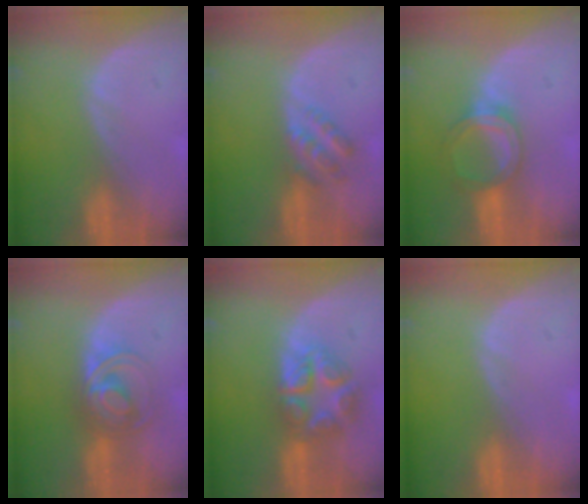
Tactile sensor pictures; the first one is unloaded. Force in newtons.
{"total": 4.5, "press": 3.8, "slide": 2.5}
{"total": 5.2, "press": 5.0, "slide": 1.6}
{"total": 6.9, "press": 5.9, "slide": 3.5}
{"total": 7.9, "press": 6.8, "slide": 4.0}
{"total": 0.0}